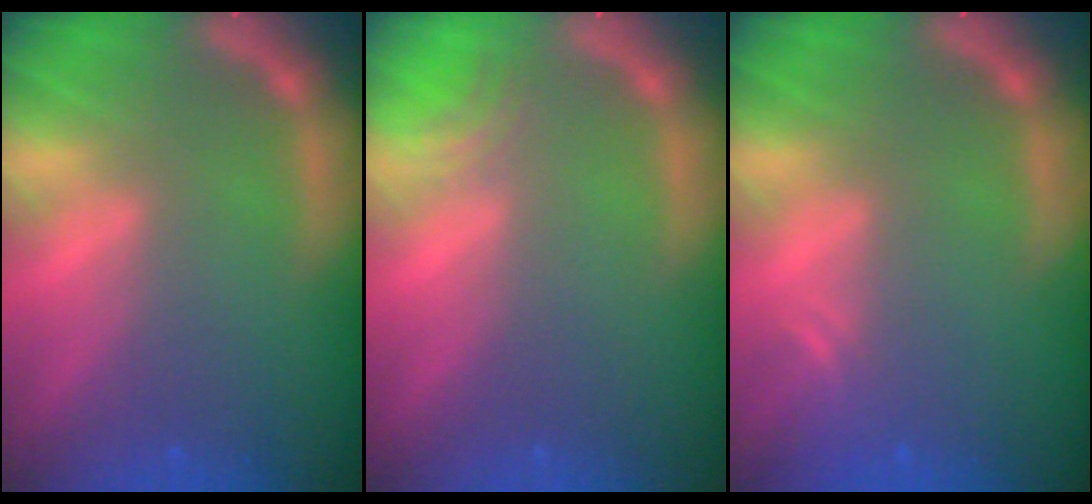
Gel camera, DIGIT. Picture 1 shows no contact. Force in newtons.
{"total": 1.5}
{"total": 1.5}